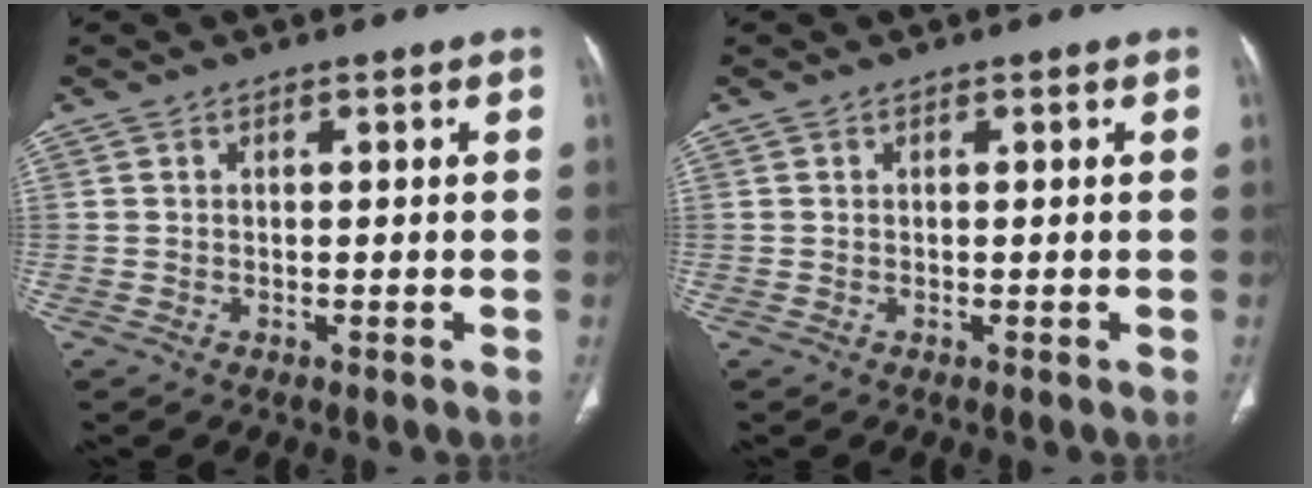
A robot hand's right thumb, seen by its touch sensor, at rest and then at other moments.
{"total": 0.0}